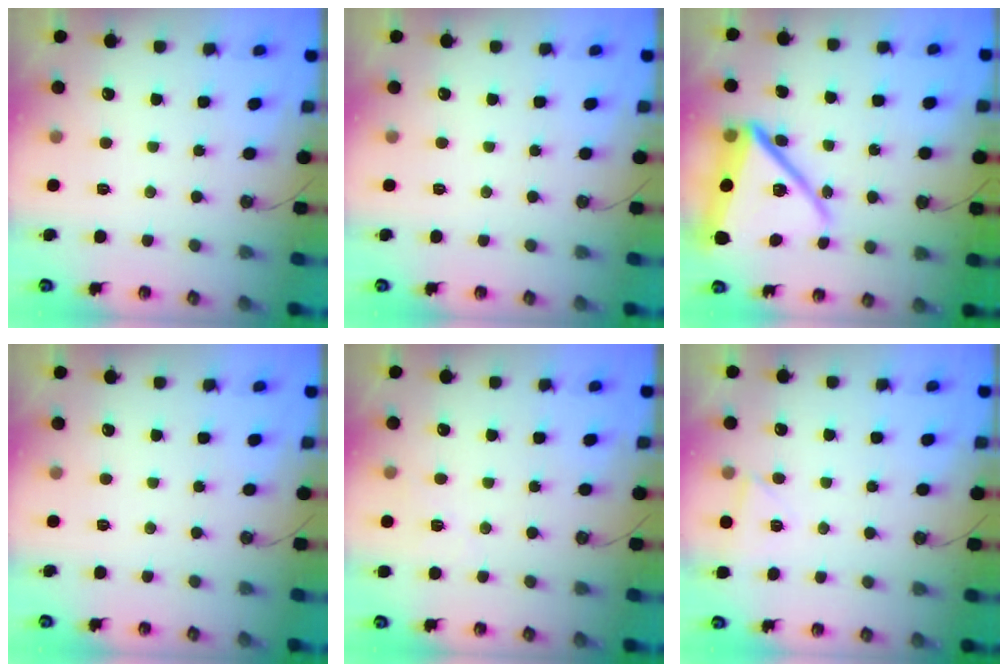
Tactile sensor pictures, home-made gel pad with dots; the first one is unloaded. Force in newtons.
{"total": 0.0}
{"total": 20.1, "press": 20.0, "slide": 1.6}
{"total": 0.0}
{"total": 3.5, "press": 3.2, "slide": 1.4}
{"total": 3.1, "press": 2.9, "slide": 1.1}